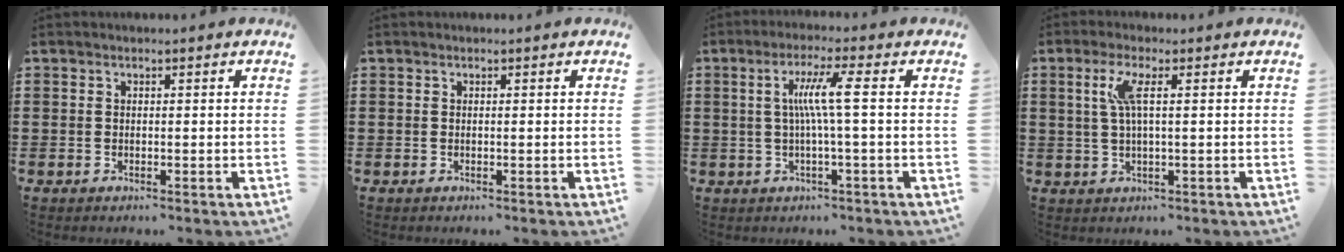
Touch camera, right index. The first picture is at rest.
{"total": 0.0}
{"total": 6.3, "force": [0.3, -0.3, 6.3], "torque": [-0.119, -0.001, -0.003]}
{"total": 4.2, "force": [0.9, 0.5, 4.1], "torque": [-0.097, -0.004, 0.008]}